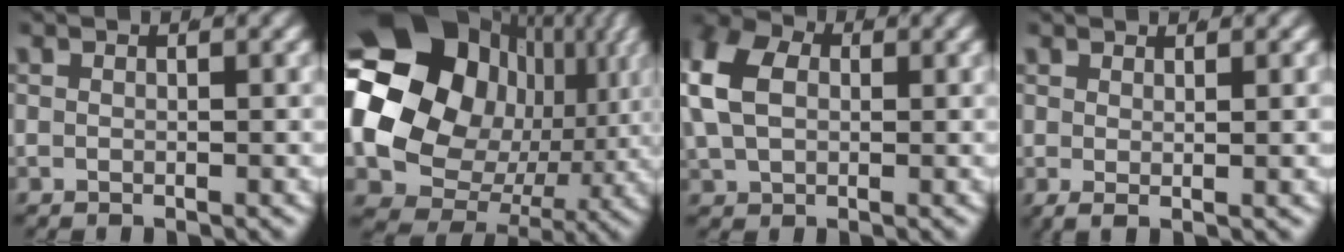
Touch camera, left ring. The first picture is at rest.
{"total": 24.4, "force": [2.4, 19.4, 14.7], "torque": [-0.276, -0.041, 0.041]}
{"total": 6.2, "force": [1.4, 4.8, 3.7], "torque": [-0.097, 0.003, 0.025]}
{"total": 1.2, "force": [0.6, -0.5, 1.0], "torque": [-0.013, -0.013, 0.020]}